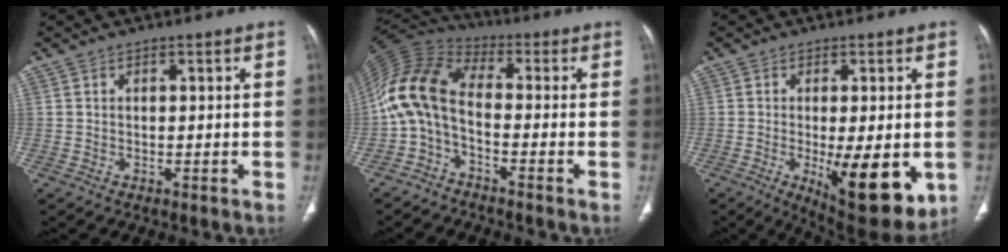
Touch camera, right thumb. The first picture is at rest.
{"total": 11.5, "force": [-2.6, 6.1, 9.4], "torque": [-0.192, 0.059, -0.068]}
{"total": 15.2, "force": [-3.5, 5.2, 13.9], "torque": [-0.178, -0.026, -0.035]}